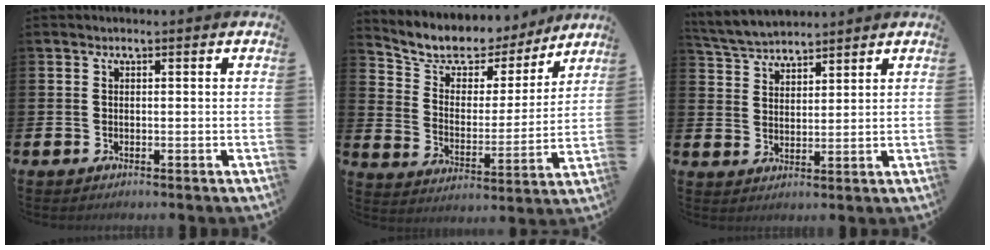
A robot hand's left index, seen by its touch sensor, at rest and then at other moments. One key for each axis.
{"total": 8.2, "fx": 7.3, "fy": 3.5, "fz": 1.2, "tx": -0.069, "ty": -0.053, "tz": 0.128}
{"total": 4.6, "fx": 4.5, "fy": 0.8, "fz": 0.2, "tx": -0.029, "ty": -0.018, "tz": 0.083}